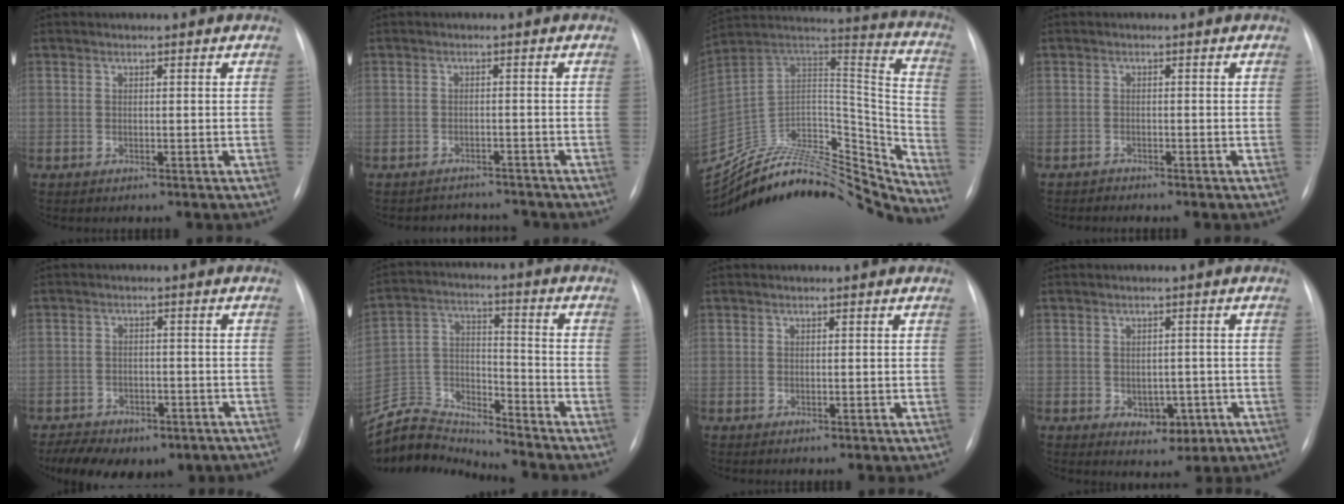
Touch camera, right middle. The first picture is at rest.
{"total": 4.5, "force": [-4.4, 1.0, -0.4], "torque": [0.001, 0.006, -0.057]}
{"total": 30.6, "force": [-27.9, 8.2, 9.6], "torque": [-0.128, 0.021, -0.415]}
{"total": 0.8, "force": [-0.8, 0.0, -0.3], "torque": [0.005, -0.004, -0.015]}
{"total": 13.3, "force": [-9.4, 6.9, 6.4], "torque": [-0.114, 0.007, -0.120]}
{"total": 12.2, "force": [-12.1, 0.3, -0.9], "torque": [0.011, 0.040, -0.232]}
{"total": 0.0}
{"total": 4.3, "force": [-1.2, 3.0, 2.8], "torque": [-0.029, 0.006, -0.005]}